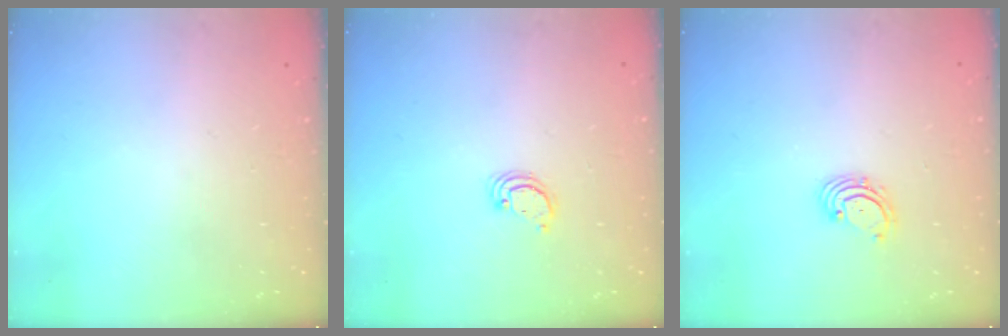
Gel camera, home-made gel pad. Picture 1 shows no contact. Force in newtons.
{"total": 2.6, "press": 2.6, "slide": 0.2}
{"total": 1.8, "press": 1.7, "slide": 0.7}